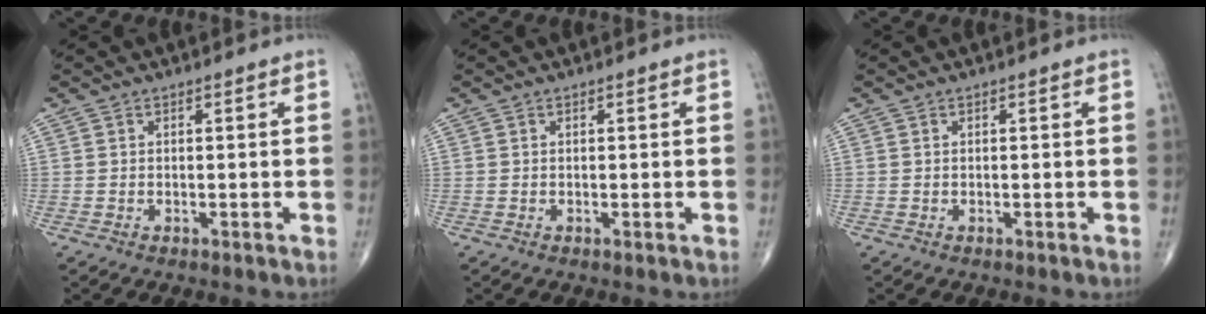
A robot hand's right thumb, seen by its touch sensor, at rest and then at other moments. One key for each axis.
{"total": 0.0}
{"total": 0.0}